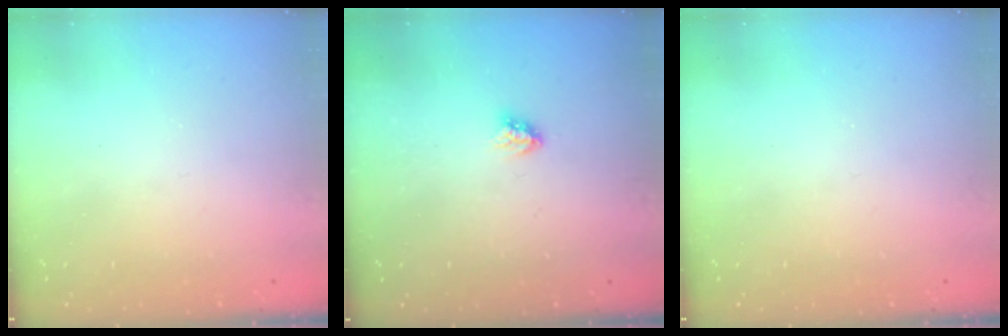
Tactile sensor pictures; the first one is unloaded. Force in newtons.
{"total": 2.9, "press": 2.9, "slide": 0.4}
{"total": 0.0}